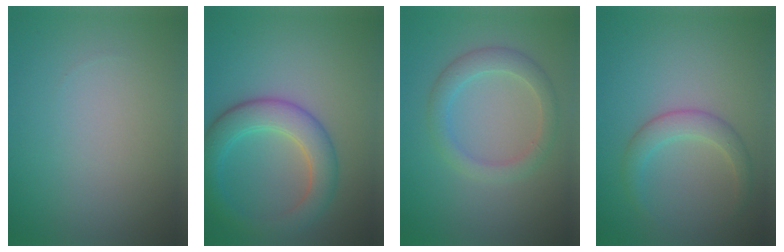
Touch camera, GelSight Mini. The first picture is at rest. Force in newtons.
{"total": 5.1, "press": 5.1, "slide": 0.1}
{"total": 2.9, "press": 2.9, "slide": 0.1}
{"total": 2.5, "press": 2.5, "slide": 0.2}